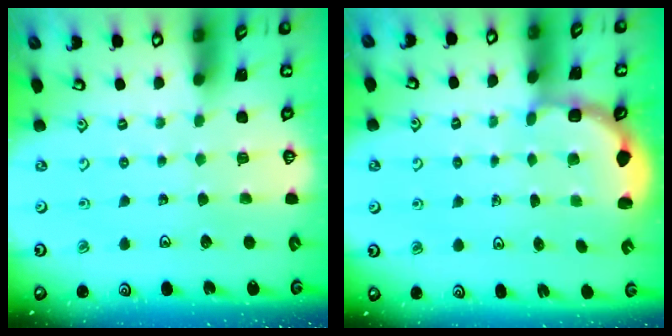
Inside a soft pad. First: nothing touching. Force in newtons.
{"total": 3.0, "press": 2.3, "slide": 1.8}